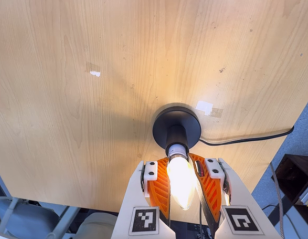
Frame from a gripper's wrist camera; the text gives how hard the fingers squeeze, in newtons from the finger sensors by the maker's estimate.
{"total": 20.2, "left": 19.0, "right": 21.4}